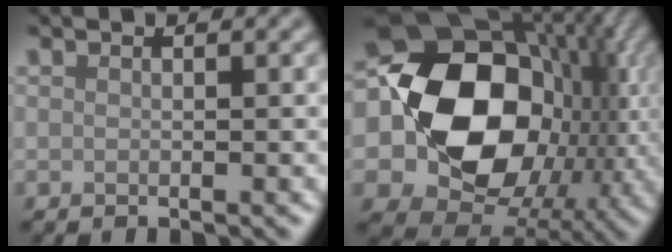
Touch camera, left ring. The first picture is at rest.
{"total": 15.9, "force": [-0.5, 12.5, 9.9], "torque": [-0.161, -0.008, -0.014]}